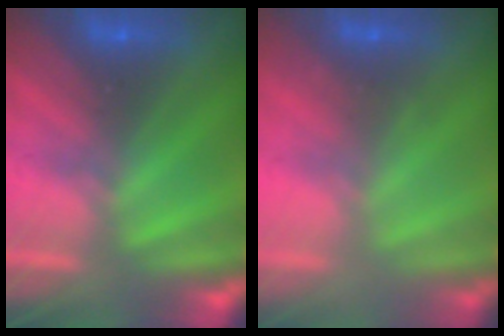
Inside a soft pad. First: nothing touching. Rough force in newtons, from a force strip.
{"total": 2.3}